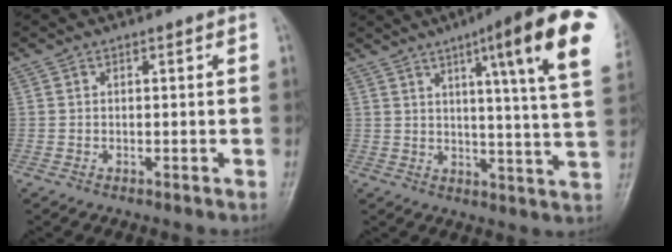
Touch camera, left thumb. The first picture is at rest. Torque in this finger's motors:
{"motor_torque": [0.58, 0.51, 1.64, -1.14, 0.12]}